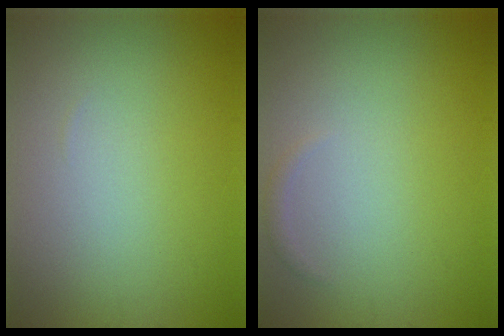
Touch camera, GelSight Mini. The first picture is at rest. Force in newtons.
{"total": 0.6, "press": 0.6, "slide": 0.0}